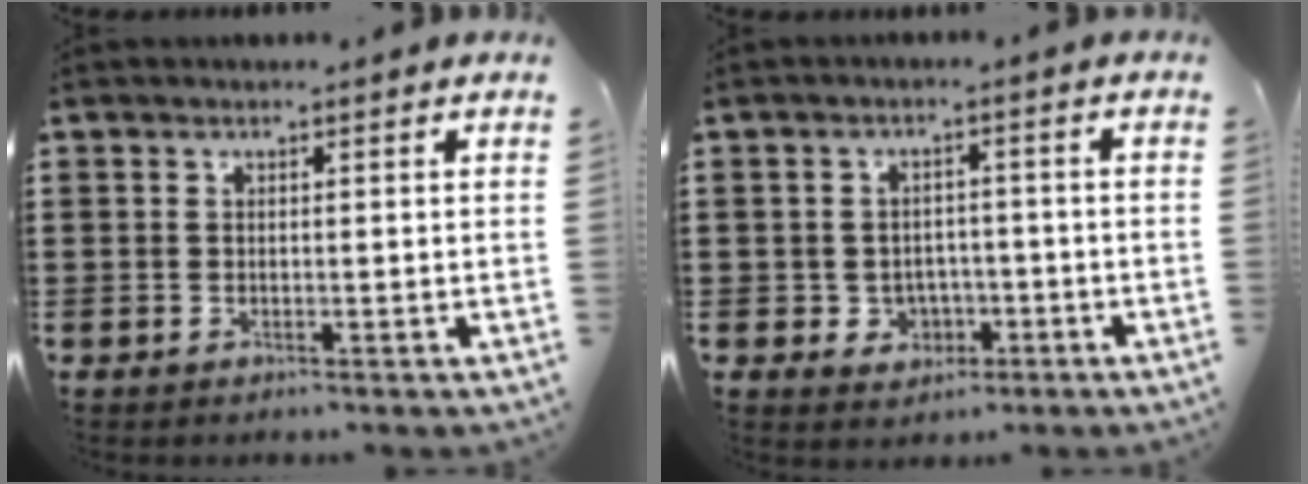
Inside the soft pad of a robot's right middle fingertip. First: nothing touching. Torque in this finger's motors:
{"motor_torque": [0.71, -0.47, 0.04, 0.02]}